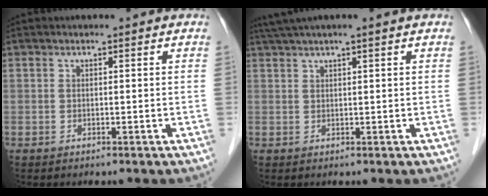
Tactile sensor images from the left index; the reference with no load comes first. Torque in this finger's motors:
{"motor_torque": [0.62, -0.58, 0.28, 0.08]}